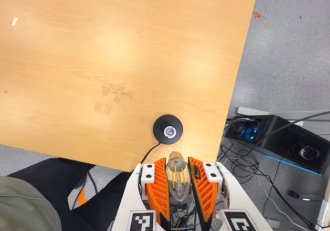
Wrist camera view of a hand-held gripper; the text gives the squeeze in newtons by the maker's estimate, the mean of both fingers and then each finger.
{"total": 17.2, "left": 17.6, "right": 16.8}